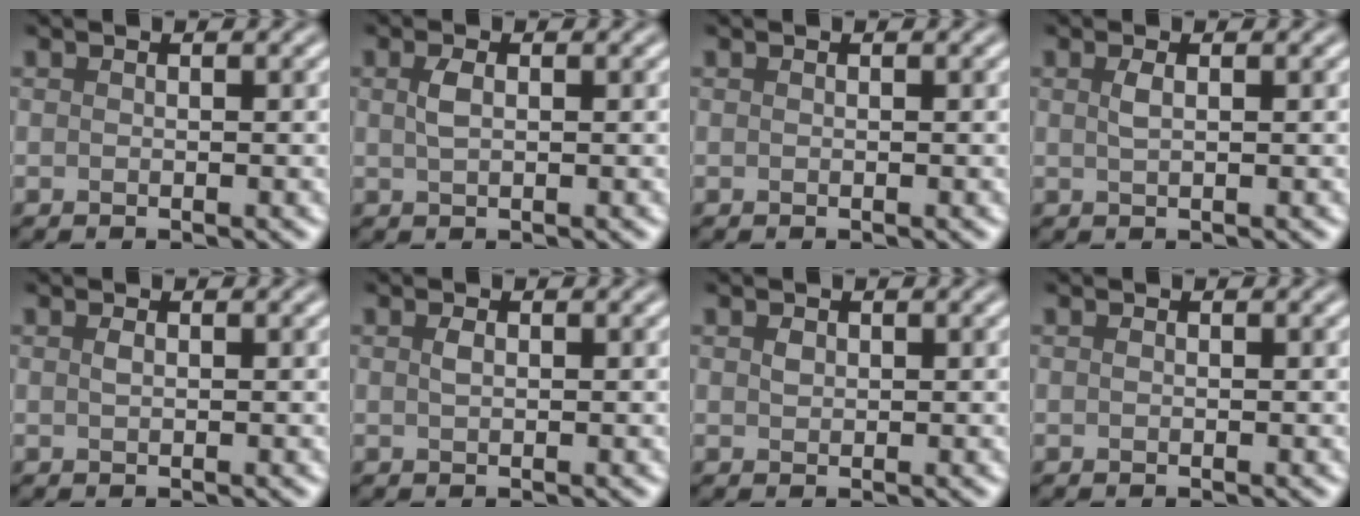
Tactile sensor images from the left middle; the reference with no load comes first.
{"total": 1.4, "force": [0.4, 0.6, 1.2], "torque": [-0.028, 0.002, 0.008]}
{"total": 0.0}
{"total": 1.1, "force": [0.4, 0.4, 0.9], "torque": [-0.020, 0.003, 0.008]}
{"total": 0.6, "force": [0.2, 0.2, 0.5], "torque": [-0.012, 0.002, 0.004]}
{"total": 0.8, "force": [0.2, 0.4, 0.6], "torque": [-0.015, 0.002, 0.004]}
{"total": 0.8, "force": [0.3, 0.6, 0.4], "torque": [-0.011, 0.000, 0.006]}
{"total": 0.0}